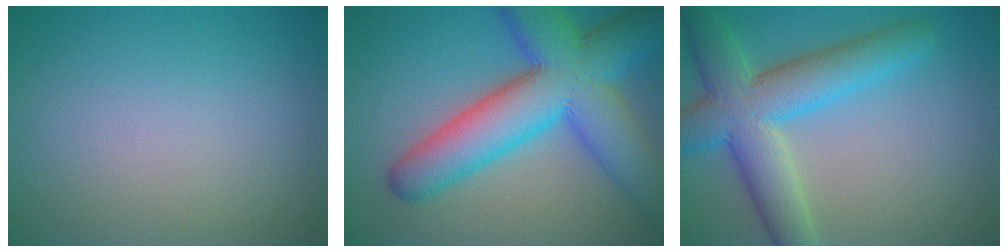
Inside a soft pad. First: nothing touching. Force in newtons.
{"total": 11.8, "press": 11.8, "slide": 0.3}
{"total": 8.0, "press": 8.0, "slide": 0.4}